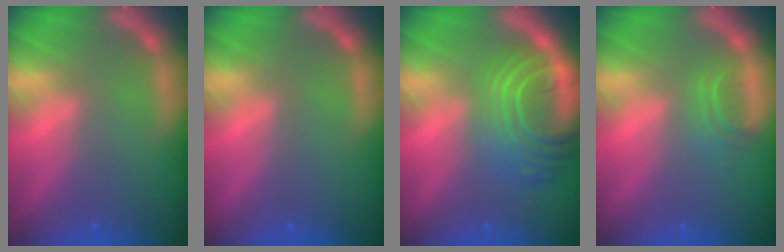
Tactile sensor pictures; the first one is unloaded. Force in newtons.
{"total": 0.0}
{"total": 10.0}
{"total": 1.9}